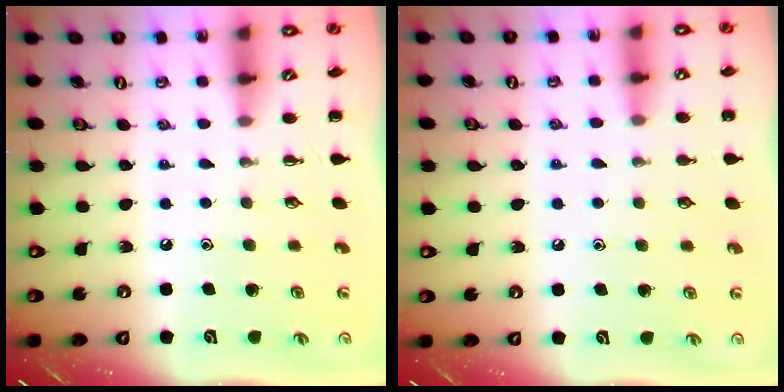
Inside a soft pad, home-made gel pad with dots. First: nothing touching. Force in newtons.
{"total": 6.6, "press": 6.3, "slide": 1.9}